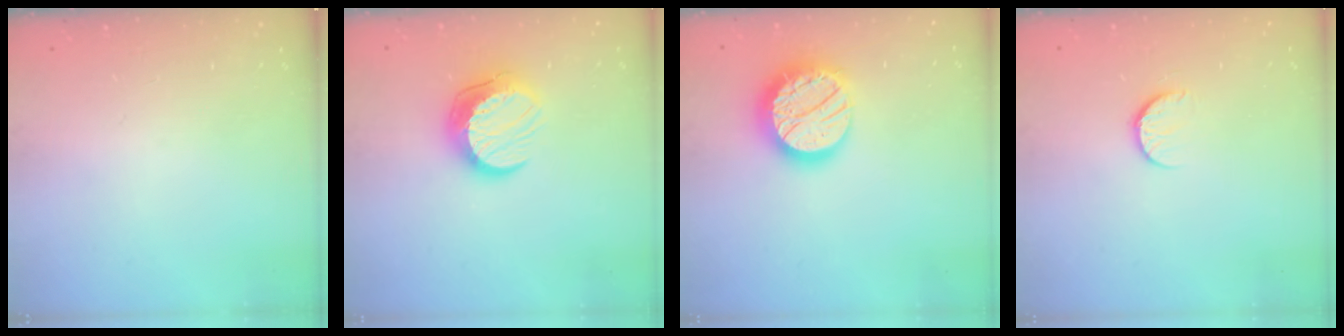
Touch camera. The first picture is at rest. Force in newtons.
{"total": 11.8, "press": 11.8, "slide": 1.0}
{"total": 18.8, "press": 18.7, "slide": 1.5}
{"total": 7.7, "press": 7.6, "slide": 0.7}